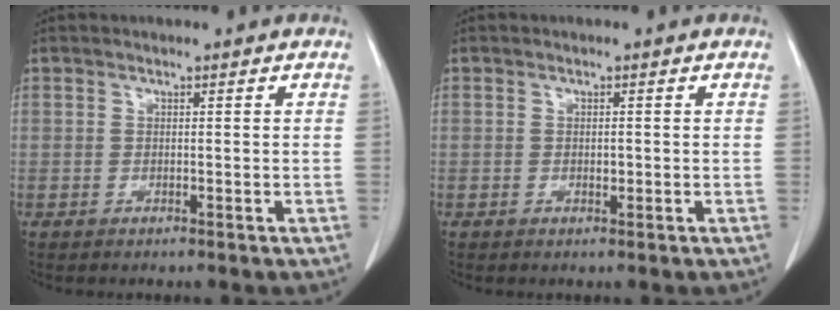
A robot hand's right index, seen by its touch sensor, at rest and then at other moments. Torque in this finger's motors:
{"motor_torque": [0.08, -0.04, 0.13, 0.03]}